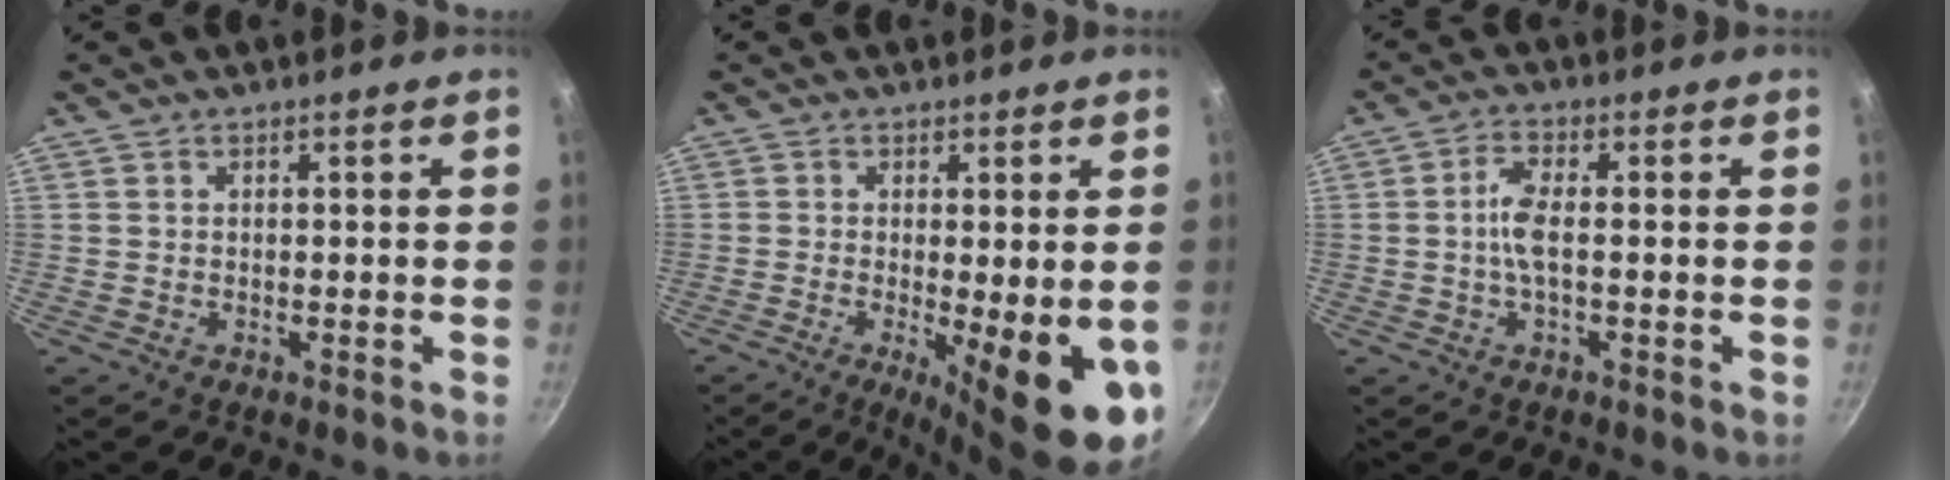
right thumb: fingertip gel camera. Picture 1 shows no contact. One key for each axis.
{"total": 12.9, "fx": -3.1, "fy": 3.4, "fz": 12.1, "tx": -0.156, "ty": -0.014, "tz": -0.035}
{"total": 4.6, "fx": -0.4, "fy": 1.3, "fz": 4.4, "tx": -0.102, "ty": 0.009, "tz": -0.015}